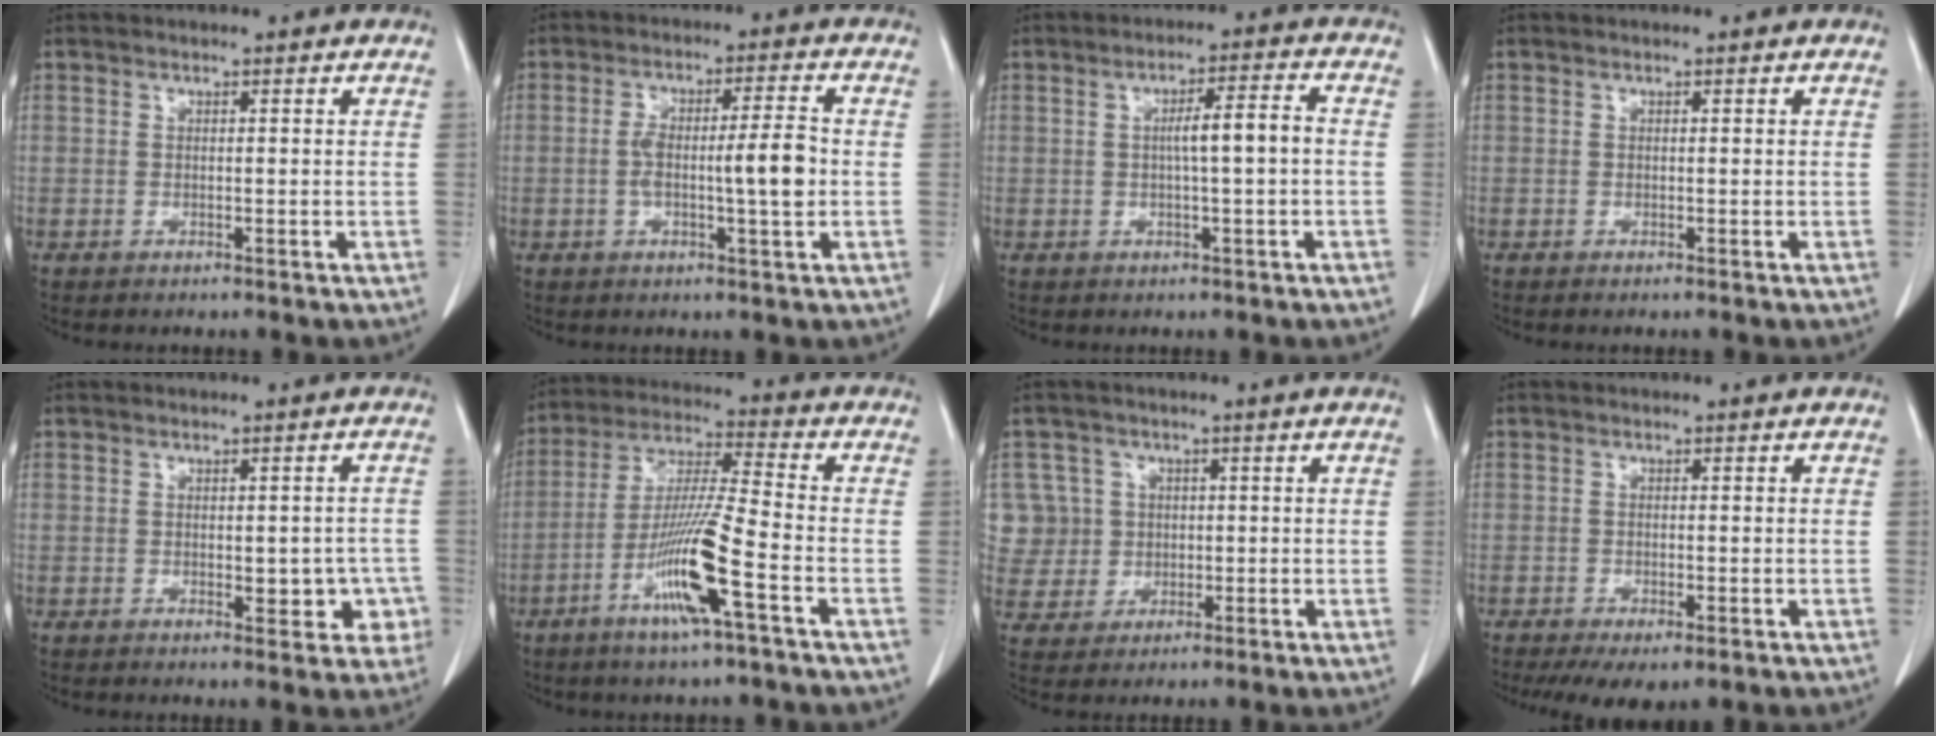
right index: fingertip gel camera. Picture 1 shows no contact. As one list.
[{"total": 7.7, "force": [-0.8, 0.8, 7.6], "torque": [-0.137, 0.012, -0.013]}, {"total": 5.0, "force": [-0.1, 0.1, 5.0], "torque": [-0.084, 0.011, -0.002]}, {"total": 0.0}, {"total": 4.9, "force": [-1.0, 2.7, 4.0], "torque": [-0.031, 0.011, -0.004]}, {"total": 12.1, "force": [-5.2, -0.4, 10.9], "torque": [-0.218, -0.009, -0.101]}, {"total": 8.1, "force": [1.5, 7.9, 0.0], "torque": [-0.006, 0.037, 0.046]}, {"total": 5.5, "force": [-3.1, 2.2, 3.9], "torque": [-0.064, -0.014, -0.048]}]